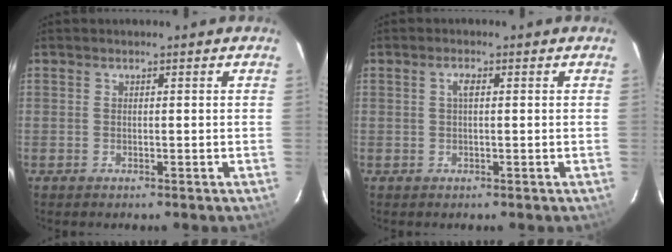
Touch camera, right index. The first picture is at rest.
{"total": 1.5, "force": [0.3, 0.5, 1.4], "torque": [-0.028, 0.004, 0.002]}